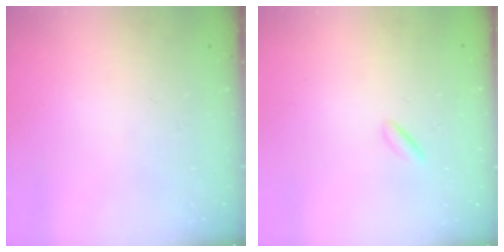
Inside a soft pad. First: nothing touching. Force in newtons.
{"total": 0.6, "press": 0.2, "slide": 0.5}